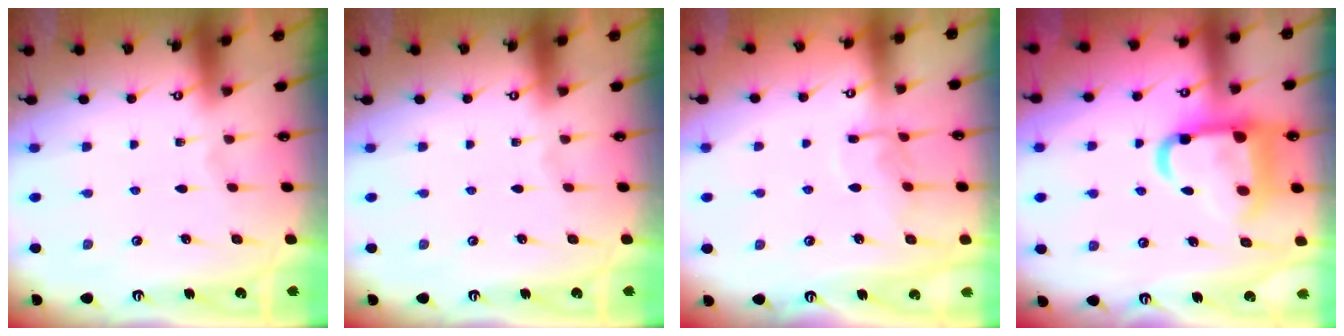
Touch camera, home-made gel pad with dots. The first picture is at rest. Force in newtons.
{"total": 0.0}
{"total": 7.1, "press": 7.1, "slide": 0.5}
{"total": 15.1, "press": 15.0, "slide": 1.9}